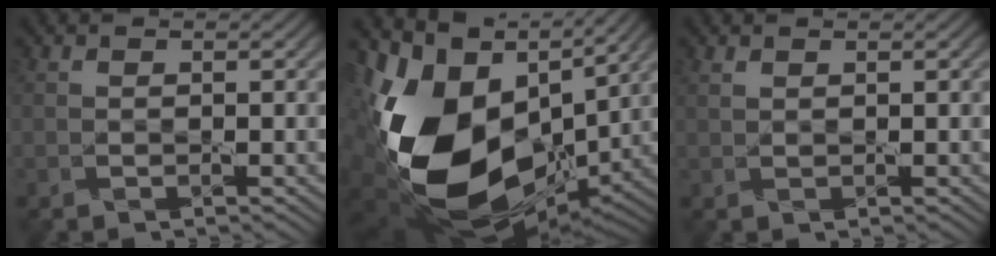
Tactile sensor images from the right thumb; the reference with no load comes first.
{"total": 19.9, "force": [-0.4, 12.7, 15.4], "torque": [-0.335, -0.027, 0.003]}
{"total": 0.8, "force": [0.6, 0.3, 0.3], "torque": [-0.015, 0.000, 0.016]}